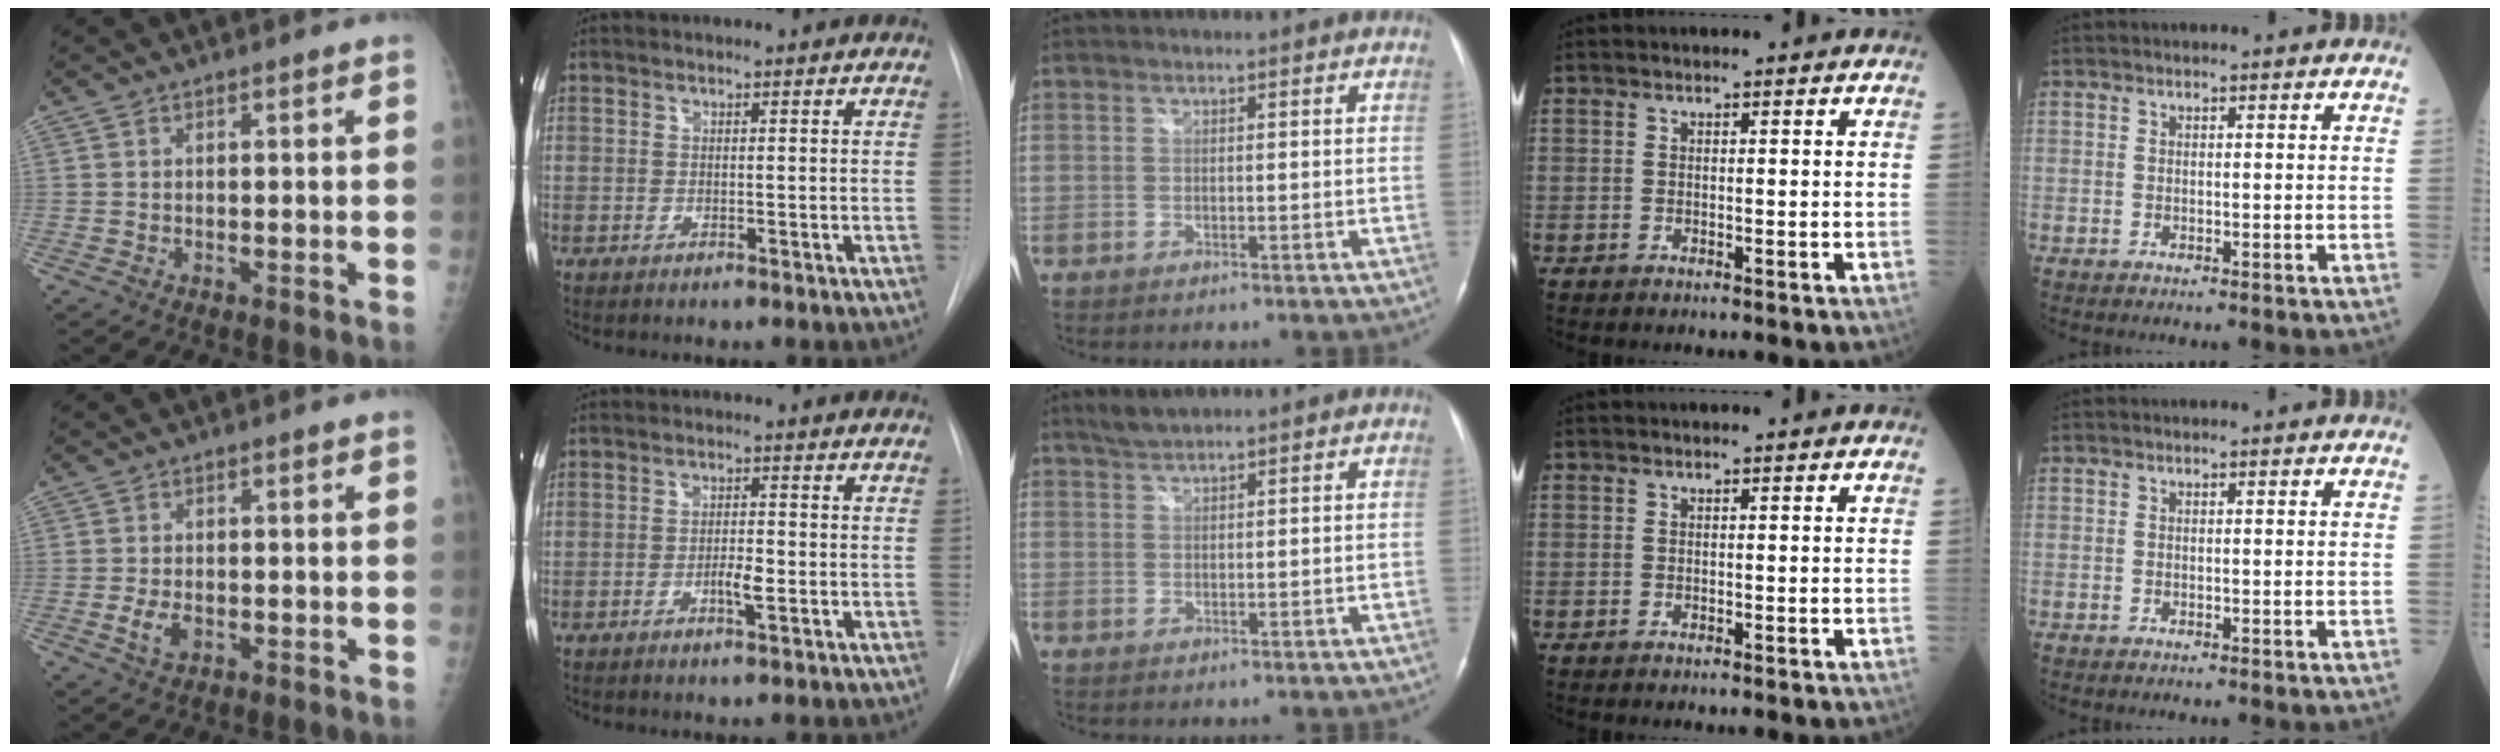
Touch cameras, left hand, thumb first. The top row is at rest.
{"thumb": {"total": 3.6, "force": [-1.0, 2.2, 2.6], "torque": [-0.048, -0.001, -0.015]}, "index": {"total": 2.6, "force": [-0.9, 0.5, 2.4], "torque": [-0.042, 0.001, -0.015]}, "middle": {"total": 2.4, "force": [2.3, 0.0, 0.9], "torque": [-0.022, 0.006, 0.046]}}